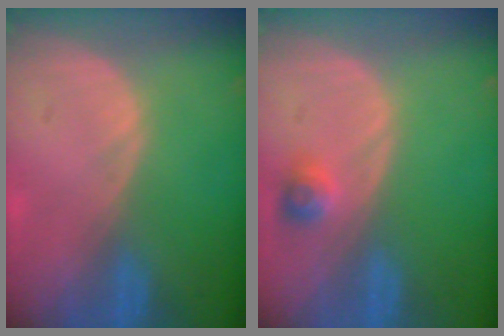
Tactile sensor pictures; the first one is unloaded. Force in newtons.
{"total": 2.2, "press": 2.2, "slide": 0.2}